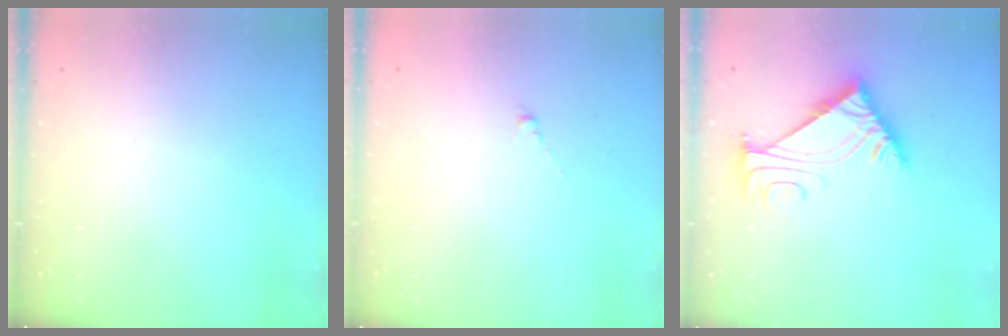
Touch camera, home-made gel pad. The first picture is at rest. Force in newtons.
{"total": 0.0}
{"total": 7.6, "press": 7.6, "slide": 0.7}